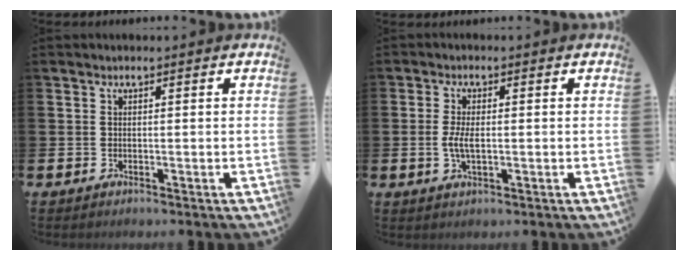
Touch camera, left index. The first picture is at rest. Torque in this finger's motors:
{"motor_torque": [0.80, 0.17, 0.09, 0.15]}